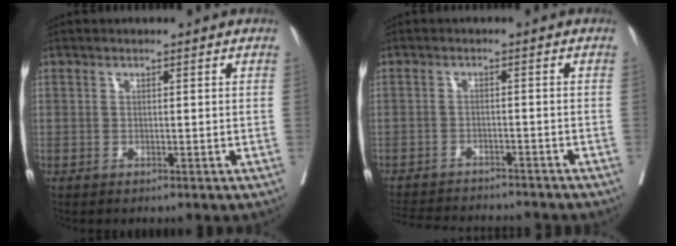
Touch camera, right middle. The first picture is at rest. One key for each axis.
{"total": 12.8, "fx": -11.9, "fy": 2.5, "fz": 4.0, "tx": -0.077, "ty": -0.002, "tz": -0.162}